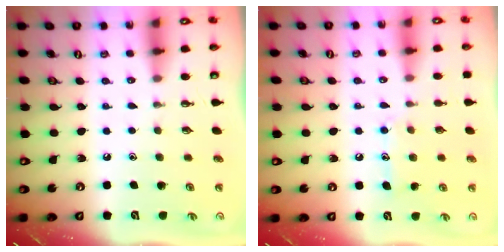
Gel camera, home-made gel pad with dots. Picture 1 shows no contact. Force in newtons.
{"total": 9.2, "press": 9.1, "slide": 0.7}